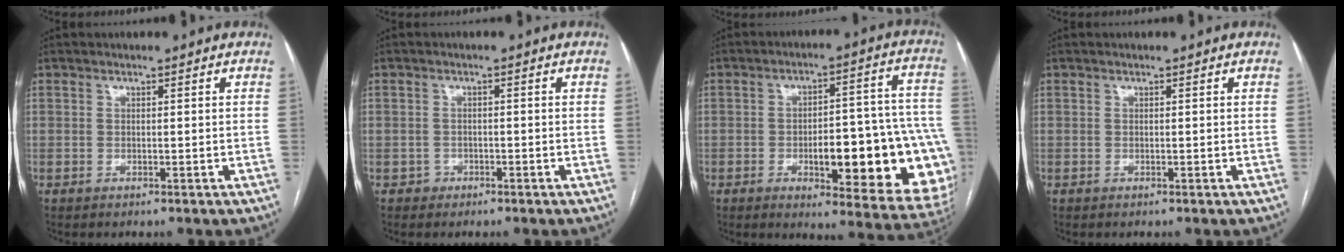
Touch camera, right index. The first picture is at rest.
{"total": 1.6, "force": [-0.9, 1.3, -0.2], "torque": [0.006, 0.008, -0.018]}
{"total": 22.8, "force": [-5.6, 6.1, 21.2], "torque": [-0.182, 0.028, -0.051]}
{"total": 0.0}